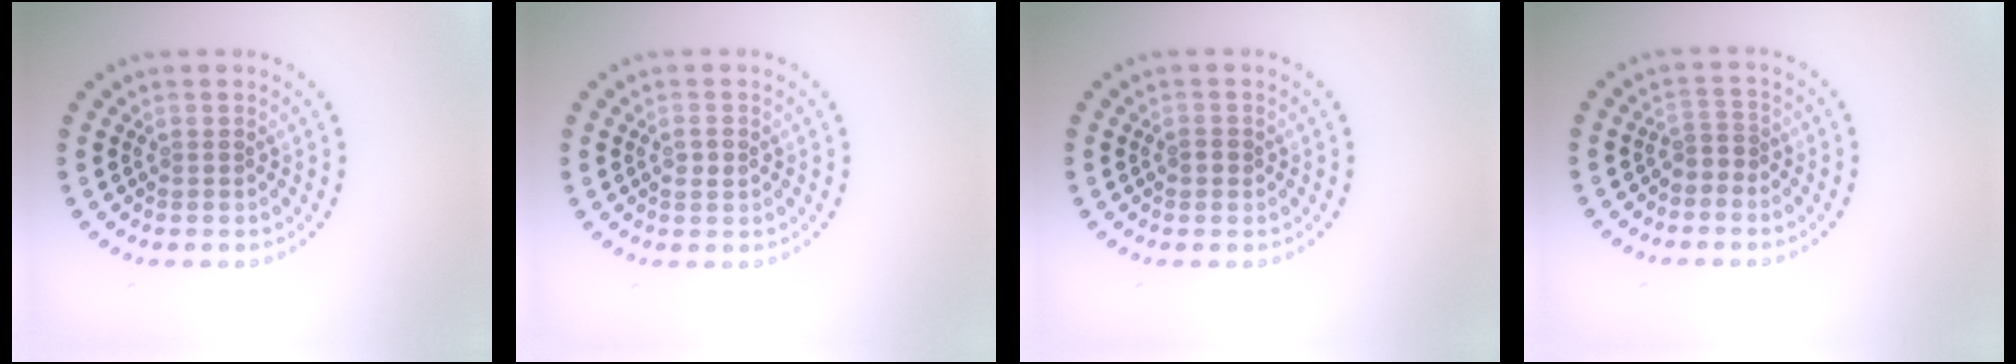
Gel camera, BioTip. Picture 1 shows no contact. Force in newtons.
{"total": 1.2, "press": 1.1, "slide": 0.1}
{"total": 1.1, "press": 1.1, "slide": 0.2}
{"total": 1.5, "press": 1.2, "slide": 0.9}